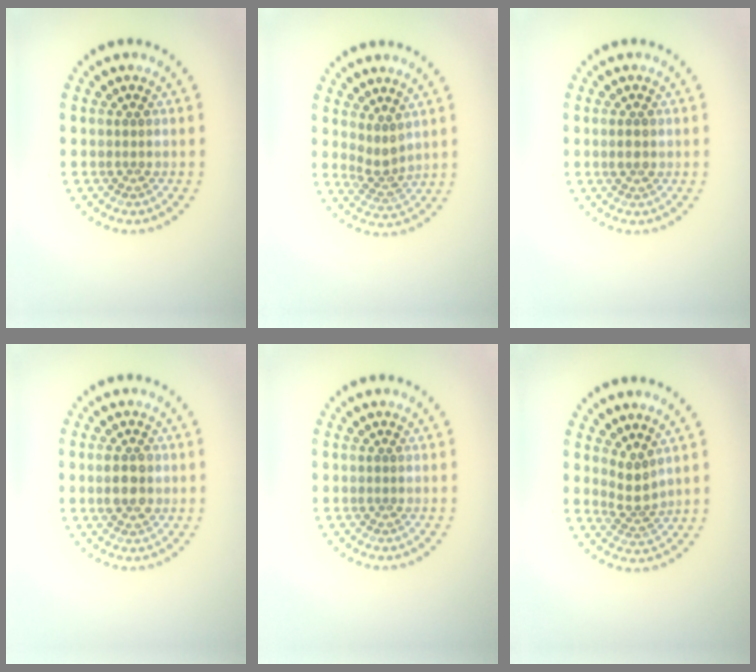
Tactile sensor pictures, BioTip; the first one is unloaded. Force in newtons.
{"total": 2.1, "press": 1.5, "slide": 1.4}
{"total": 1.1, "press": 1.1, "slide": 0.1}
{"total": 2.9, "press": 2.9, "slide": 0.1}
{"total": 0.0}
{"total": 2.2, "press": 1.5, "slide": 1.6}